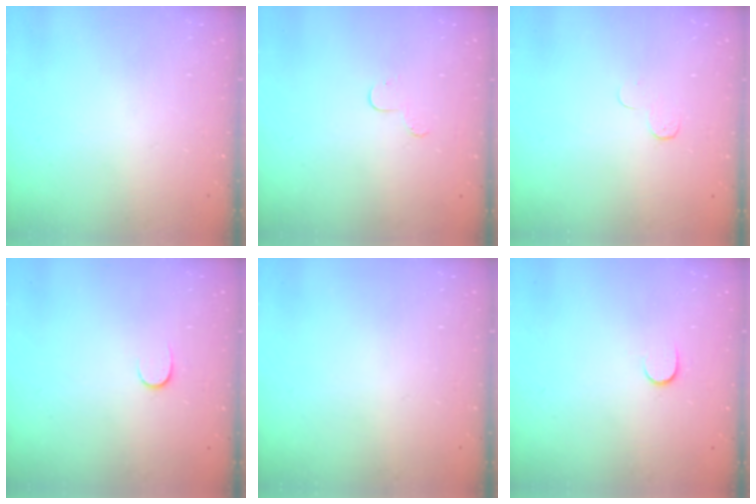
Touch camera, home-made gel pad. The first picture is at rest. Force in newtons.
{"total": 4.8, "press": 4.8, "slide": 0.5}
{"total": 3.9, "press": 3.9, "slide": 0.4}
{"total": 4.4, "press": 4.3, "slide": 0.7}
{"total": 0.0}
{"total": 5.3, "press": 5.2, "slide": 0.5}